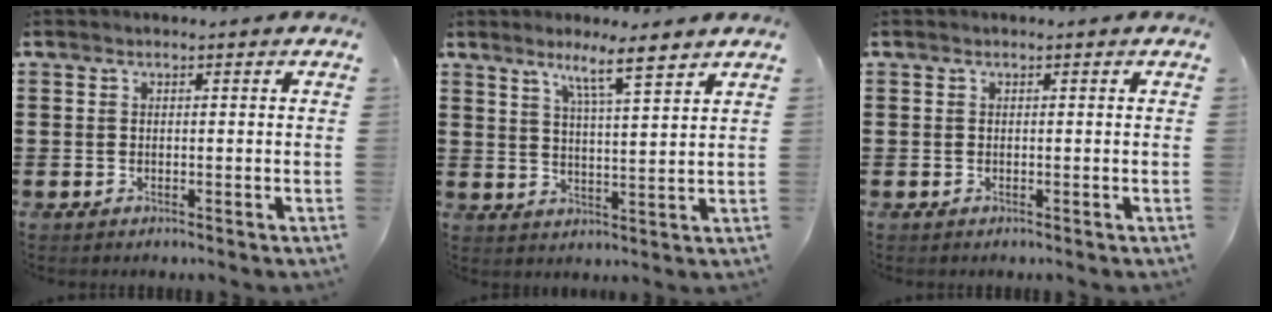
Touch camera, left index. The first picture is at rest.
{"total": 6.1, "force": [4.8, -0.2, 3.8], "torque": [-0.071, -0.020, 0.077]}
{"total": 0.0}